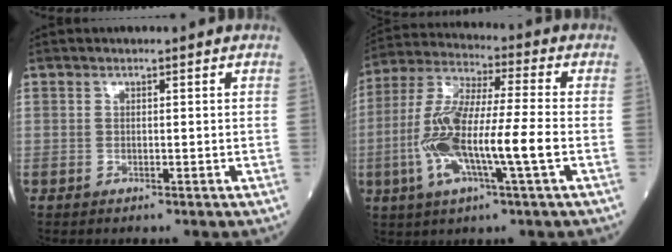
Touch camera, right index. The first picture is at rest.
{"total": 14.7, "force": [-3.4, 1.5, 14.2], "torque": [-0.294, 0.003, -0.067]}